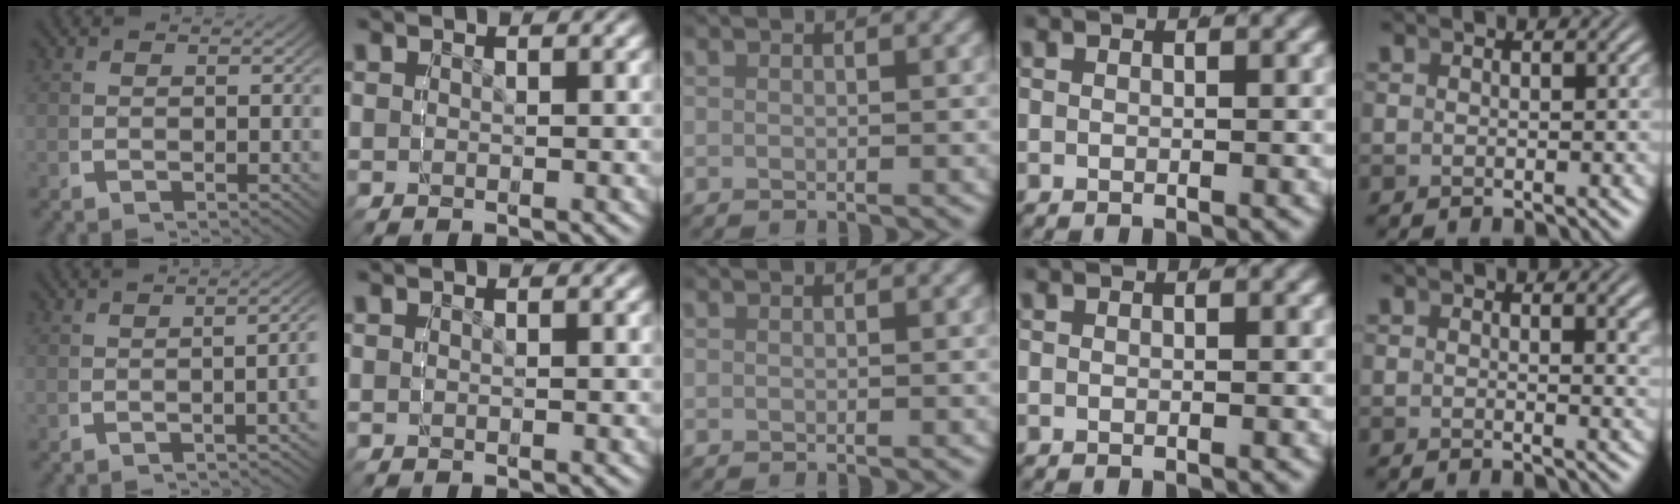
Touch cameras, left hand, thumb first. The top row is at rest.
{"thumb": {"total": 4.3, "force": [-0.2, 1.4, 4.1], "torque": [-0.040, 0.020, -0.011]}, "little": {"total": 1.2, "force": [0.9, -0.2, 0.8], "torque": [-0.011, -0.005, 0.012]}}